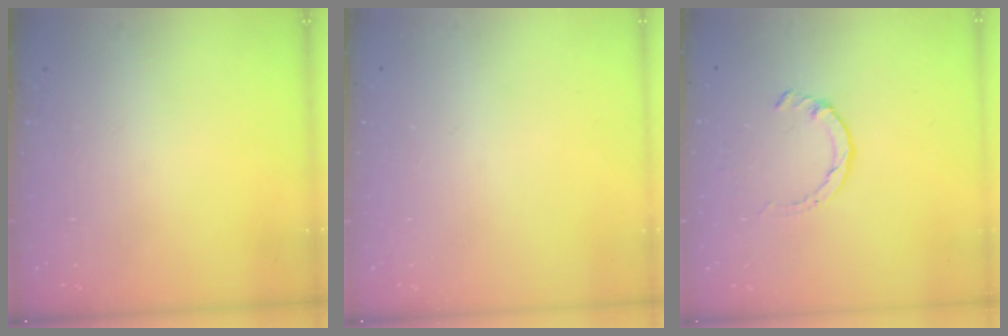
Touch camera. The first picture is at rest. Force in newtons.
{"total": 0.0}
{"total": 1.4, "press": 1.4, "slide": 0.3}